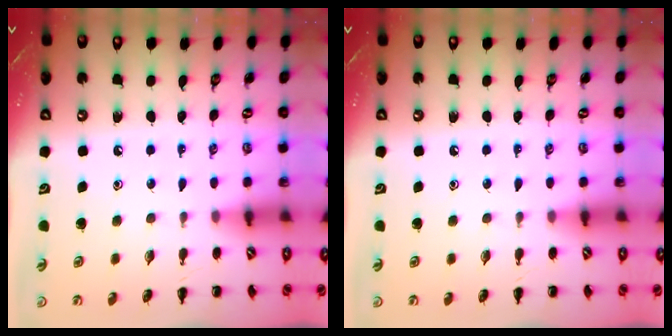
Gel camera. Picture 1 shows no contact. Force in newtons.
{"total": 0.0}